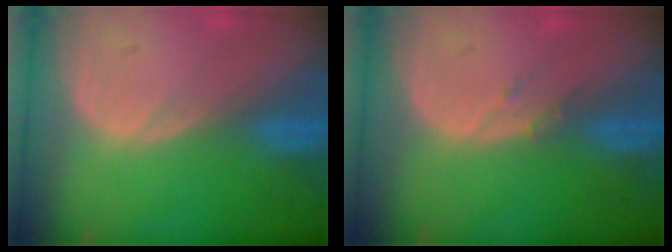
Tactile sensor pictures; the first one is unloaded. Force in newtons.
{"total": 1.2, "press": 1.0, "slide": 0.6}